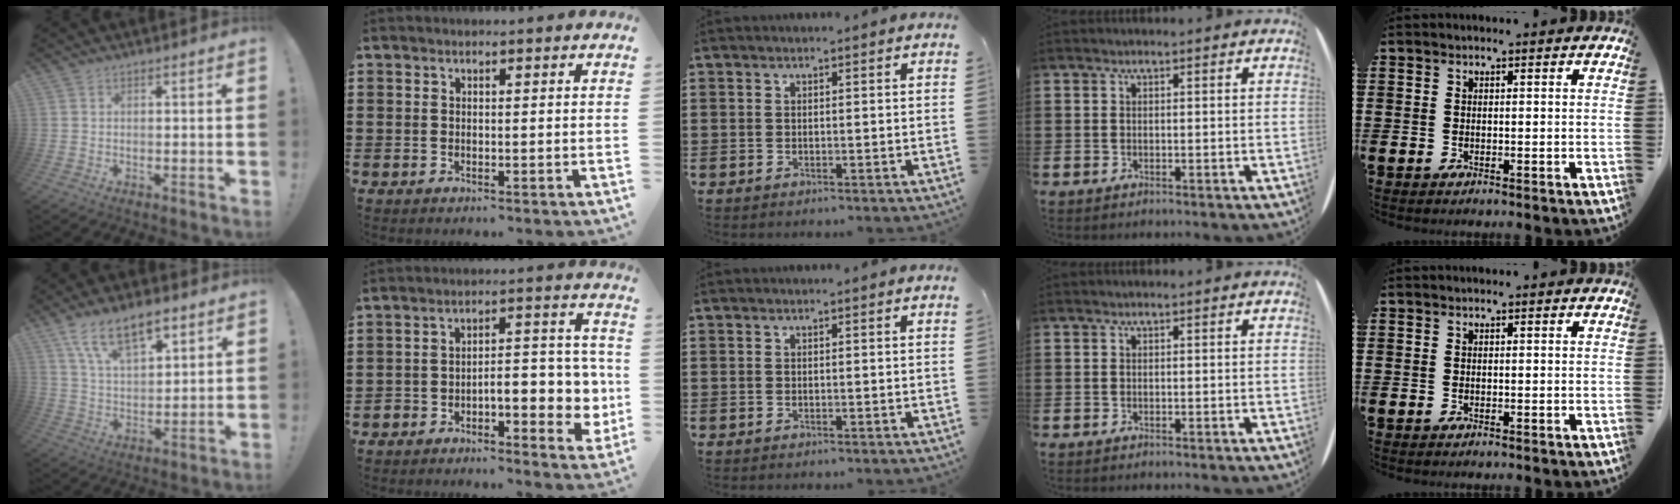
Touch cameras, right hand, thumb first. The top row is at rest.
{"thumb": {"total": 13.4, "force": [8.4, 6.2, 8.5], "torque": [-0.142, -0.035, 0.152]}, "index": {"total": 6.4, "force": [-2.9, 3.2, 4.7], "torque": [-0.063, -0.003, -0.056]}}